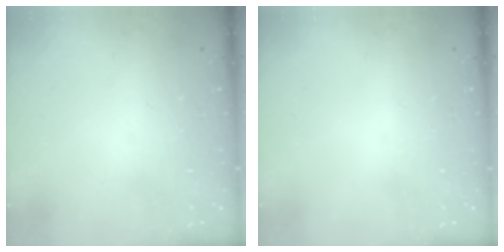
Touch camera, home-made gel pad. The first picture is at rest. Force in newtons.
{"total": 0.0}